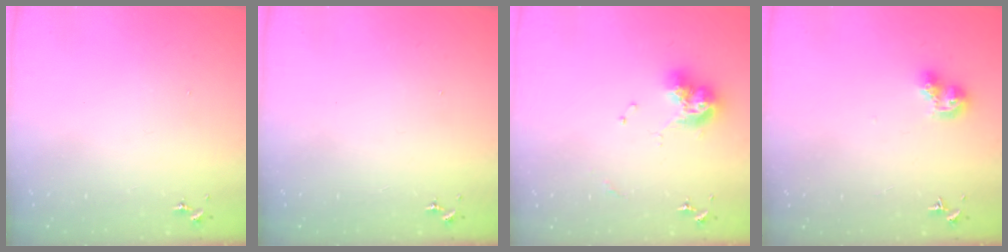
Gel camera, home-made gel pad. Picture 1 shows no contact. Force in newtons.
{"total": 0.0}
{"total": 10.7, "press": 10.6, "slide": 1.1}
{"total": 9.3, "press": 9.2, "slide": 1.2}